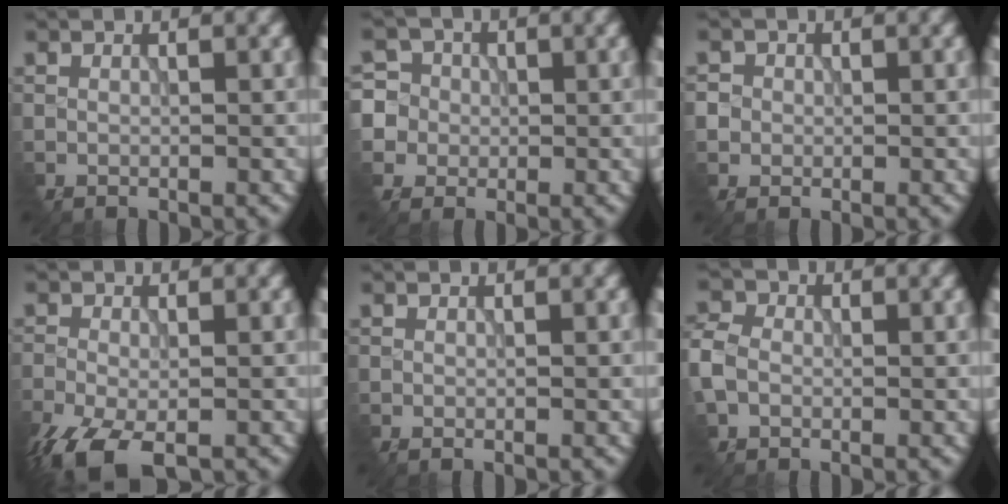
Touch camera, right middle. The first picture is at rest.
{"total": 6.1, "force": [0.5, 5.9, 1.7], "torque": [-0.052, 0.043, -0.009]}
{"total": 2.3, "force": [0.1, 2.2, 0.5], "torque": [-0.015, 0.009, -0.012]}
{"total": 7.2, "force": [-4.4, 3.2, 4.7], "torque": [-0.115, -0.028, -0.084]}
{"total": 0.0}
{"total": 3.7, "force": [-0.4, 2.9, 2.2], "torque": [-0.067, 0.006, -0.017]}